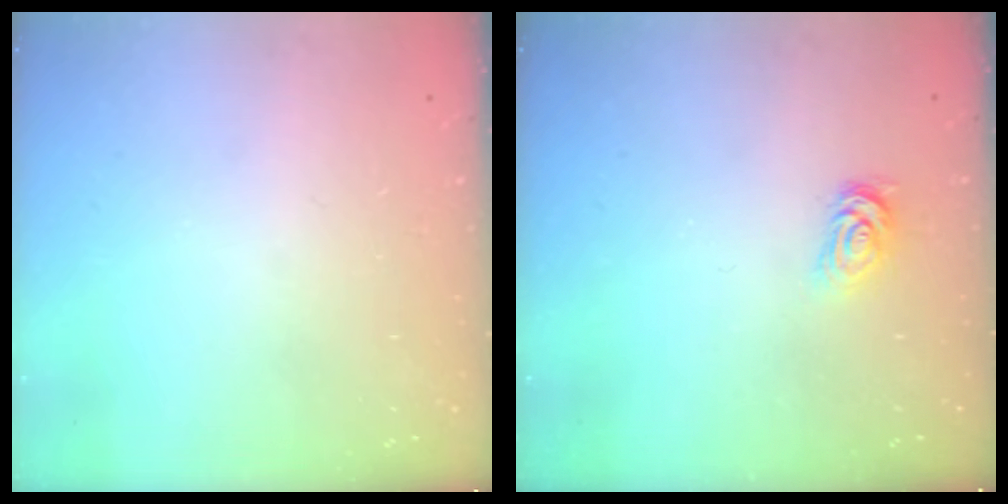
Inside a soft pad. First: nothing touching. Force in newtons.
{"total": 2.6, "press": 2.6, "slide": 0.4}